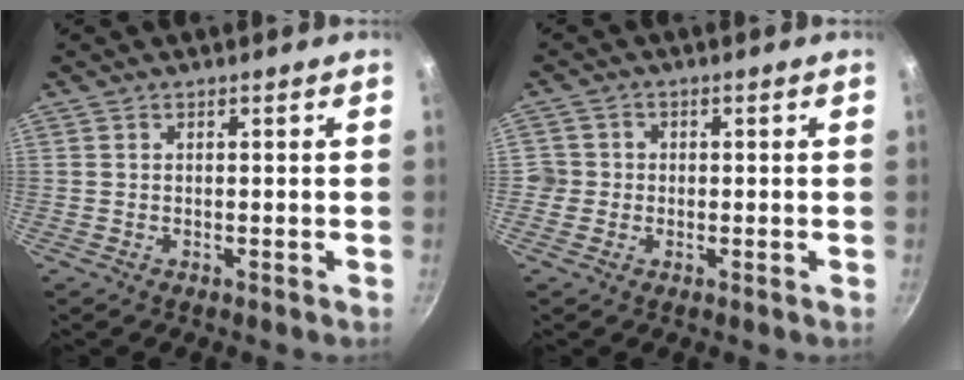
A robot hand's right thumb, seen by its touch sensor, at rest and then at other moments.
{"total": 3.0, "force": [-0.6, 2.9, 0.5], "torque": [0.008, 0.010, -0.015]}